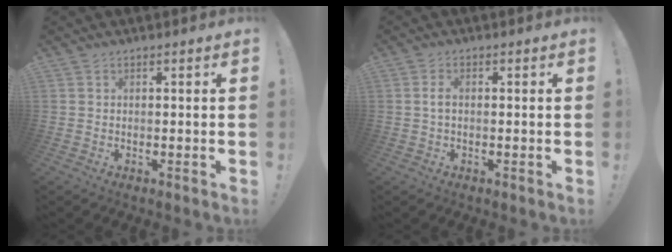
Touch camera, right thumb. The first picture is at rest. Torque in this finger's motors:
{"motor_torque": [-0.06, -0.03, 0.37, -0.12, 0.04]}